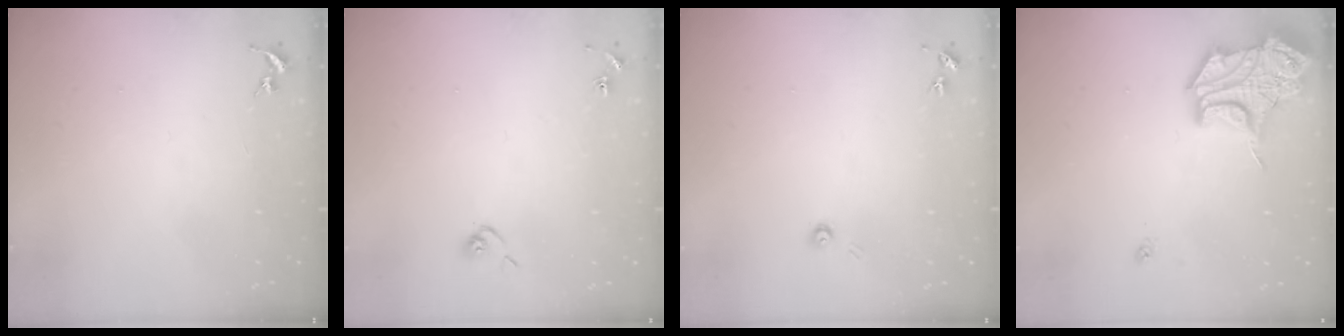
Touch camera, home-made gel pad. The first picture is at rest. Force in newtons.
{"total": 5.5, "press": 5.4, "slide": 0.5}
{"total": 3.3, "press": 3.3, "slide": 0.2}
{"total": 17.8, "press": 17.7, "slide": 2.0}